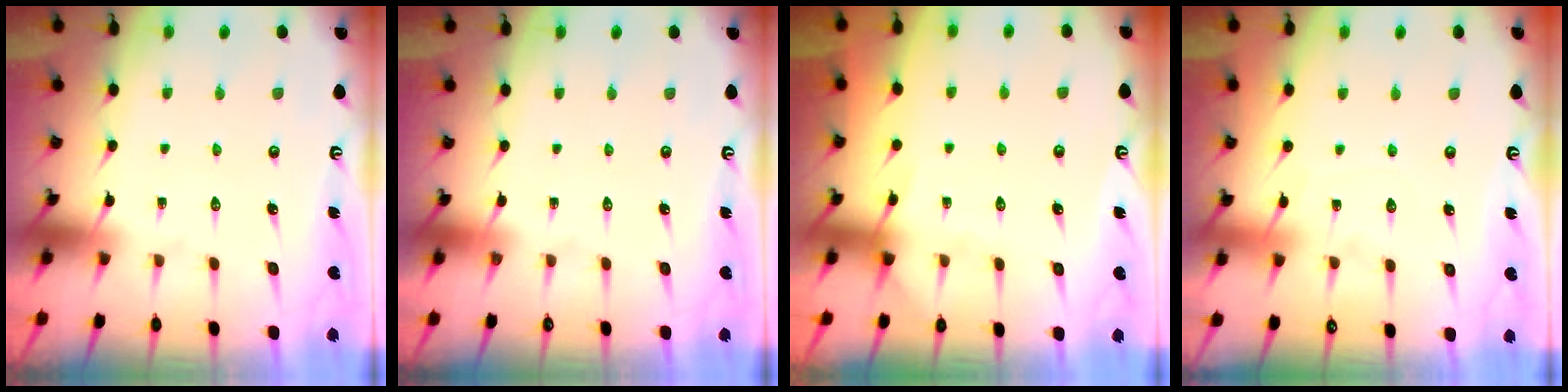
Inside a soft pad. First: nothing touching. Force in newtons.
{"total": 0.0}
{"total": 3.3, "press": 3.2, "slide": 0.5}
{"total": 5.1, "press": 5.0, "slide": 0.7}